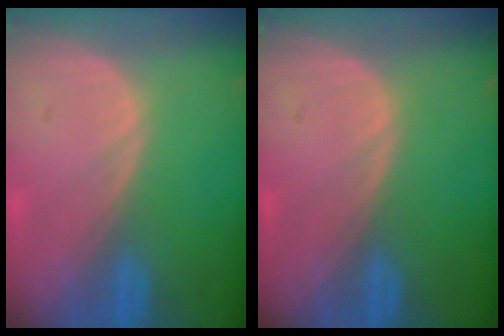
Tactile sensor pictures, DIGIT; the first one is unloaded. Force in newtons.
{"total": 0.0}